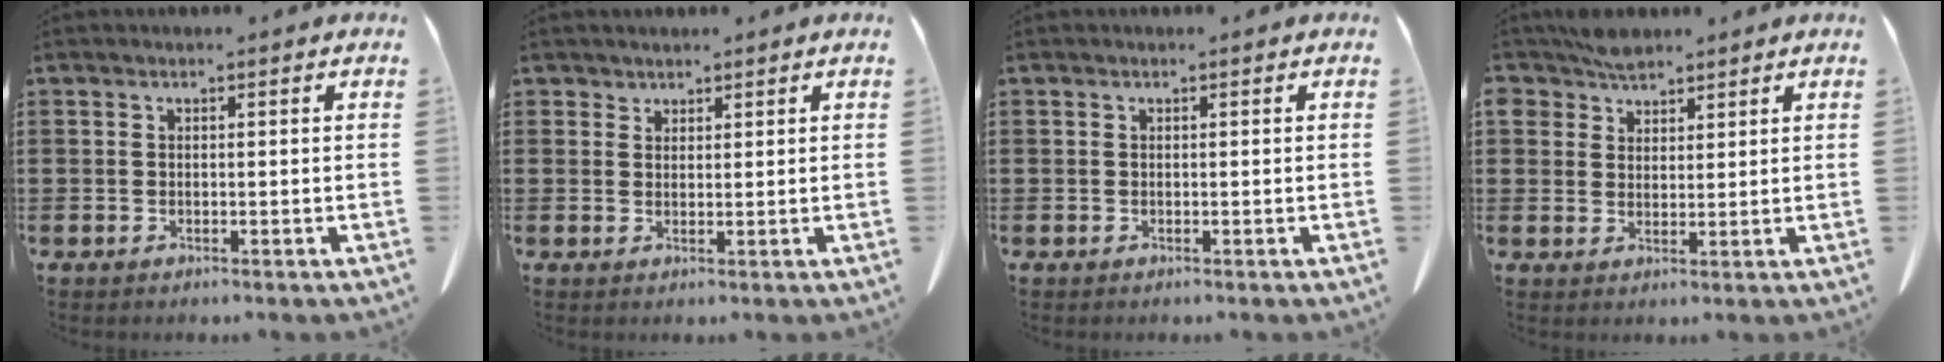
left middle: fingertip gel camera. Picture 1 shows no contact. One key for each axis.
{"total": 1.6, "fx": 1.4, "fy": 0.7, "fz": 0.0, "tx": -0.005, "ty": 0.002, "tz": 0.029}
{"total": 0.0}
{"total": 3.8, "fx": 3.2, "fy": 1.9, "fz": 0.6, "tx": -0.025, "ty": 0.003, "tz": 0.065}